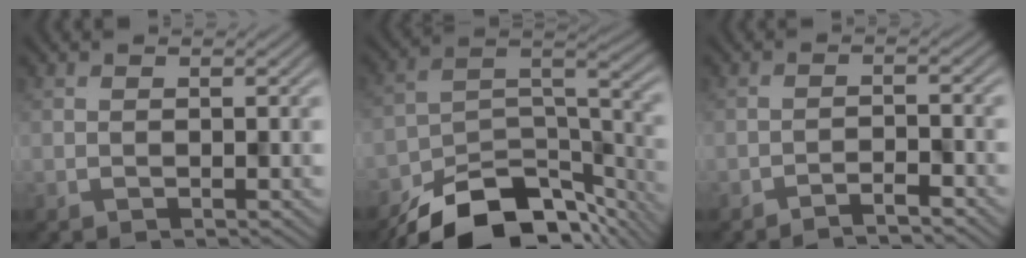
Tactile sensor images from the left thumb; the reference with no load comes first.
{"total": 15.0, "force": [-11.7, 6.2, 6.9], "torque": [-0.142, -0.018, -0.180]}
{"total": 2.5, "force": [-2.2, 0.1, 1.1], "torque": [-0.017, 0.005, -0.043]}